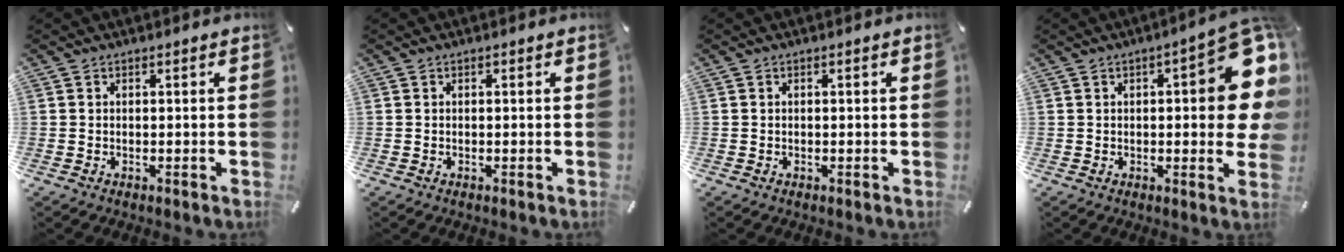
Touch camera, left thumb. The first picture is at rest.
{"total": 0.0}
{"total": 0.0}
{"total": 17.2, "force": [3.8, 6.1, 15.6], "torque": [-0.181, -0.026, 0.059]}